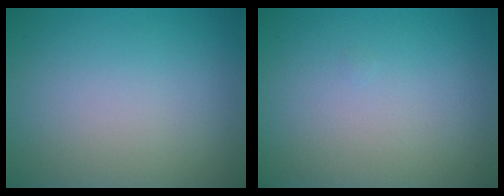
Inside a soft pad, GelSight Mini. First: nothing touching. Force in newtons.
{"total": 0.0}